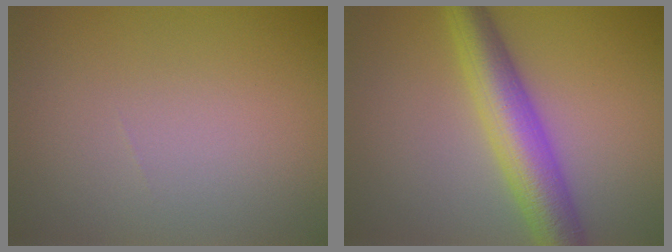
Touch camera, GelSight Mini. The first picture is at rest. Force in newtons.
{"total": 6.4, "press": 6.4, "slide": 0.1}